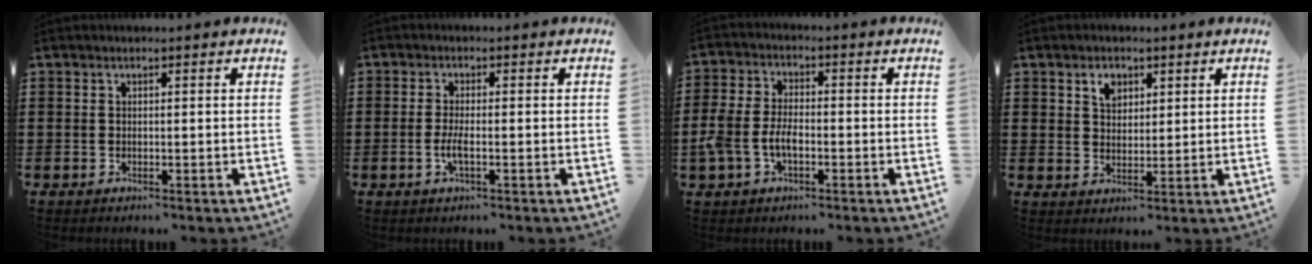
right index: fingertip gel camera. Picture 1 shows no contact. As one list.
[{"total": 2.8, "force": [-0.8, 0.5, 2.6], "torque": [-0.060, -0.006, -0.020]}, {"total": 5.5, "force": [-1.8, 3.1, 4.2], "torque": [-0.108, -0.002, -0.041]}, {"total": 3.2, "force": [1.9, 2.1, 1.5], "torque": [-0.029, 0.003, 0.032]}]